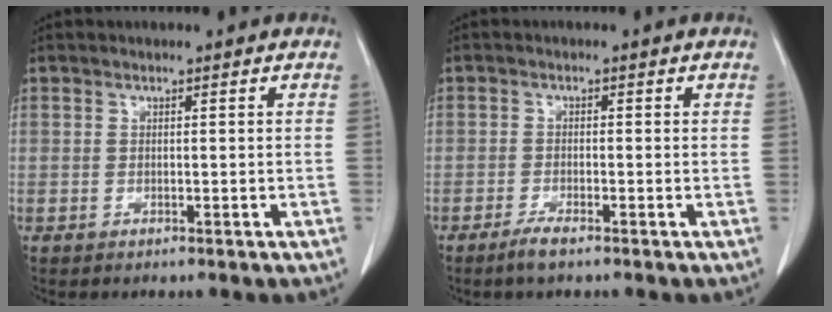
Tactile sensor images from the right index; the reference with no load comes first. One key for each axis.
{"total": 2.2, "fx": -1.6, "fy": 0.3, "fz": 1.5, "tx": -0.031, "ty": -0.002, "tz": -0.033}